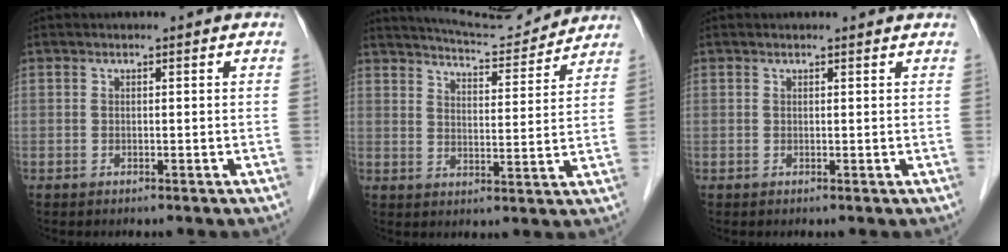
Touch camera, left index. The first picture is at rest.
{"total": 10.7, "force": [10.5, 0.3, 1.7], "torque": [-0.035, 0.007, 0.154]}
{"total": 2.5, "force": [2.5, 0.4, 0.6], "torque": [-0.013, 0.015, 0.026]}